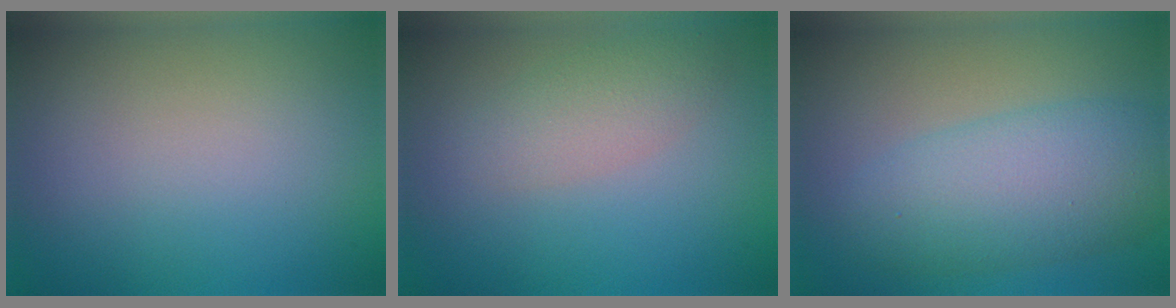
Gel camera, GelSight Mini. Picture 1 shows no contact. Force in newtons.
{"total": 2.5, "press": 2.5, "slide": 0.1}
{"total": 6.5, "press": 6.5, "slide": 0.2}